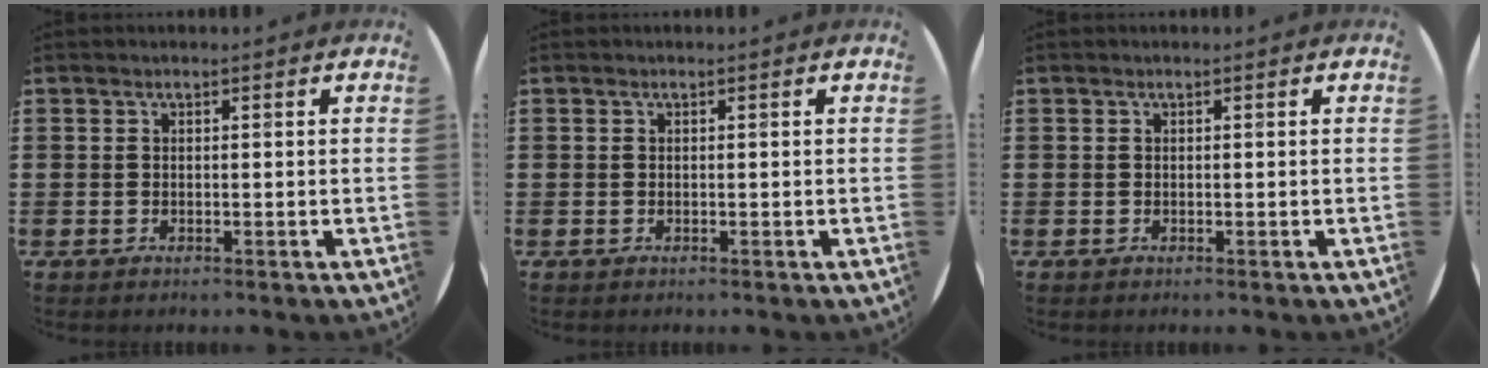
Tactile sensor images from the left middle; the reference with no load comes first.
{"total": 0.0}
{"total": 0.0}